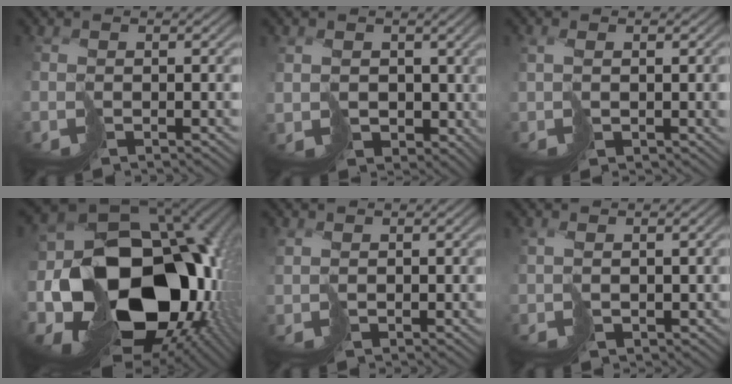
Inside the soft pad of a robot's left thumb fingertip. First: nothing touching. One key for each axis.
{"total": 5.0, "fx": 0.8, "fy": 4.4, "fz": 2.2, "tx": -0.063, "ty": -0.017, "tz": 0.016}
{"total": 2.4, "fx": 0.6, "fy": 1.2, "fz": 2.0, "tx": -0.038, "ty": 0.001, "tz": 0.019}
{"total": 21.1, "fx": -3.0, "fy": 14.5, "fz": 15.1, "tx": -0.315, "ty": -0.039, "tz": -0.011}
{"total": 1.6, "fx": 1.0, "fy": 1.0, "fz": 0.6, "tx": -0.027, "ty": -0.003, "tz": 0.022}
{"total": 2.5, "fx": 0.6, "fy": 1.2, "fz": 2.1, "tx": -0.044, "ty": 0.000, "tz": 0.020}